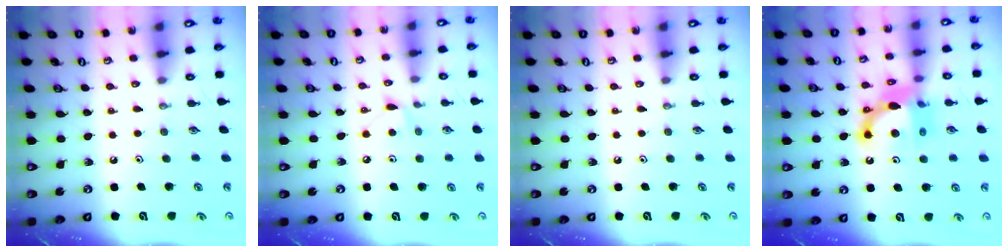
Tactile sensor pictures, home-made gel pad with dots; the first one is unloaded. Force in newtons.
{"total": 5.7, "press": 5.7, "slide": 0.5}
{"total": 0.0}
{"total": 12.4, "press": 12.3, "slide": 1.8}